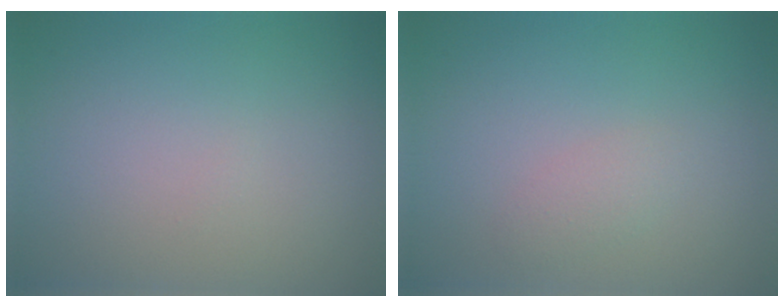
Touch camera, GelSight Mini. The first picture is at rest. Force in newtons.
{"total": 1.2, "press": 1.2, "slide": 0.1}